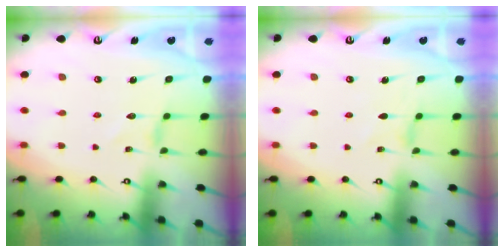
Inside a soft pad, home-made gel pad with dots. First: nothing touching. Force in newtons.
{"total": 0.0}